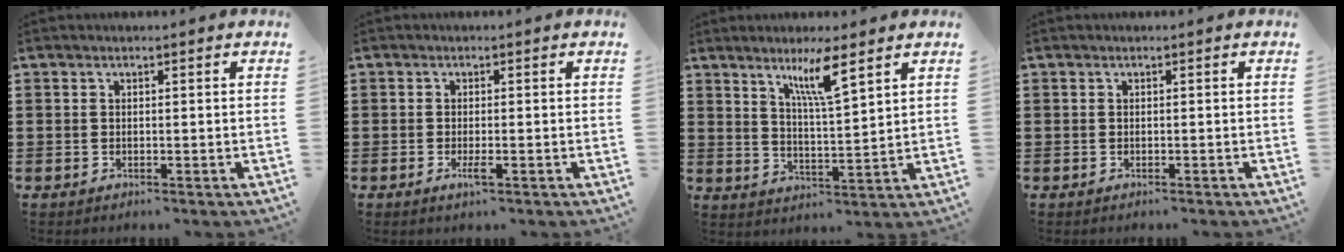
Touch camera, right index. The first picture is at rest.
{"total": 1.8, "force": [-0.8, 0.2, 1.6], "torque": [-0.034, -0.005, -0.015]}
{"total": 6.6, "force": [4.3, 0.5, 4.9], "torque": [-0.093, -0.006, 0.070]}
{"total": 0.0}